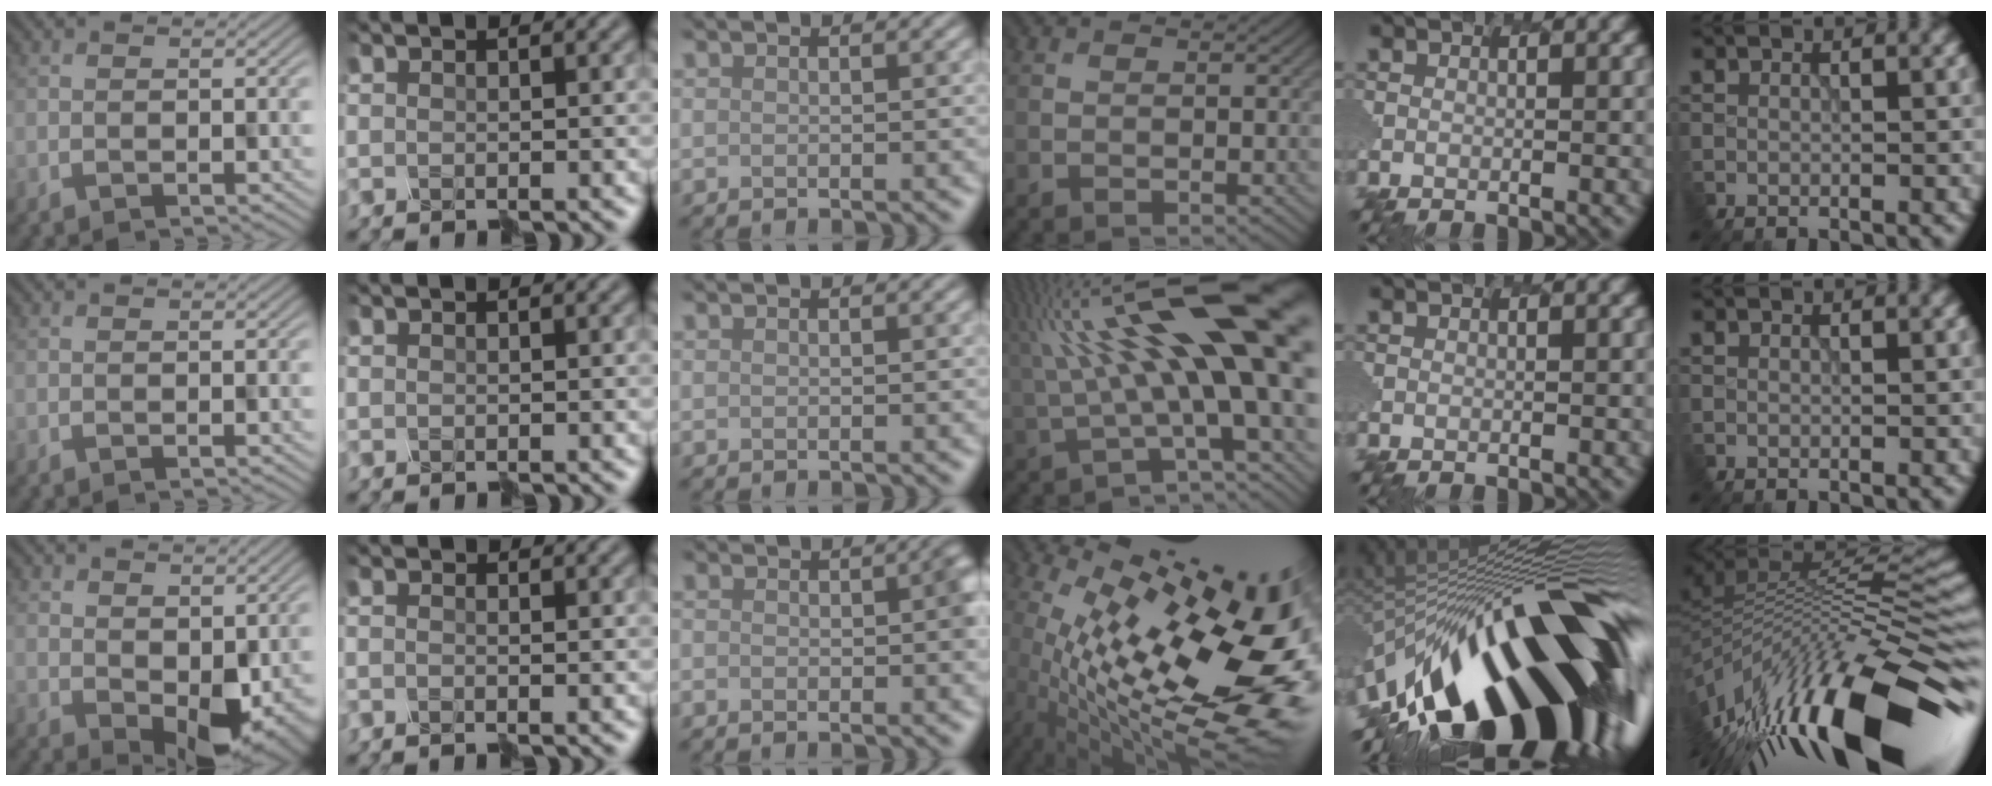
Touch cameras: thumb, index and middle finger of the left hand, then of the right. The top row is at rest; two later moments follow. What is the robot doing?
{"motion": "disassemble", "object": "hinged tin"}